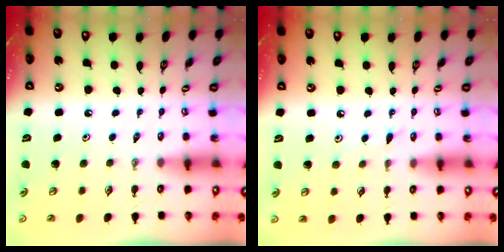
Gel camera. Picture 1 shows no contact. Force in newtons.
{"total": 3.0, "press": 3.0, "slide": 0.5}